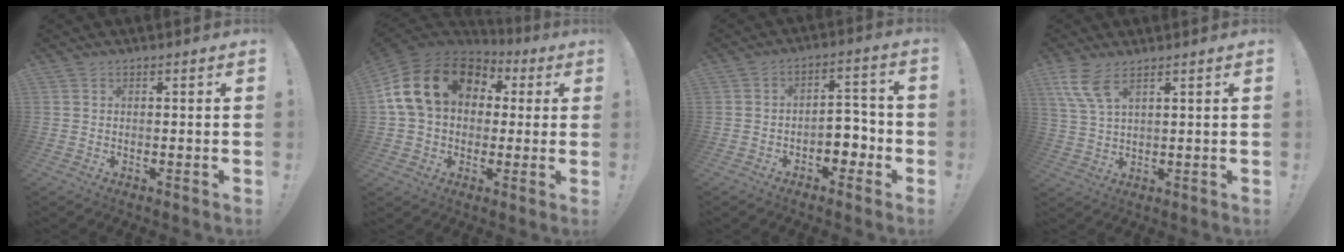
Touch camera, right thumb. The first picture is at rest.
{"total": 20.6, "force": [5.1, 14.9, 13.3], "torque": [-0.228, -0.004, 0.102]}
{"total": 7.3, "force": [-2.9, 5.2, 4.3], "torque": [-0.063, 0.016, -0.049]}
{"total": 7.8, "force": [4.6, 2.7, 5.6], "torque": [-0.121, -0.014, 0.089]}